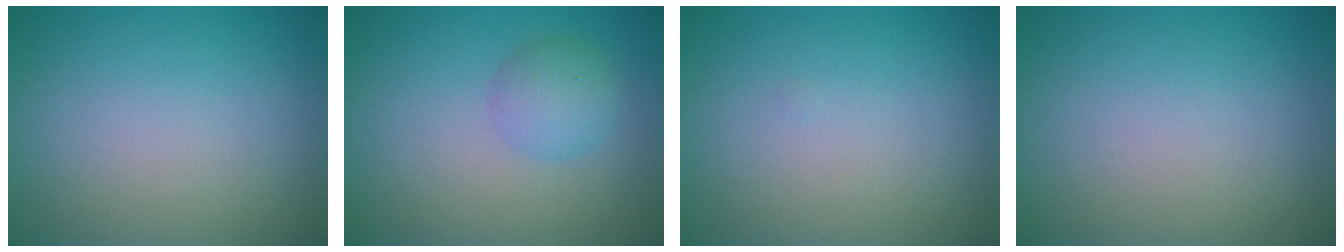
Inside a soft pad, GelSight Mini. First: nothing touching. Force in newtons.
{"total": 2.6, "press": 2.6, "slide": 0.1}
{"total": 0.0}
{"total": 0.0}